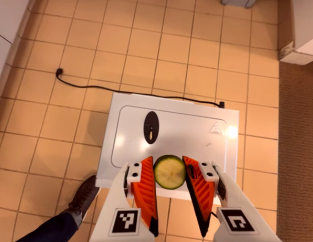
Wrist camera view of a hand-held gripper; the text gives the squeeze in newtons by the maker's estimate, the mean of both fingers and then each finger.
{"total": 7.1, "left": 6.6, "right": 7.6}